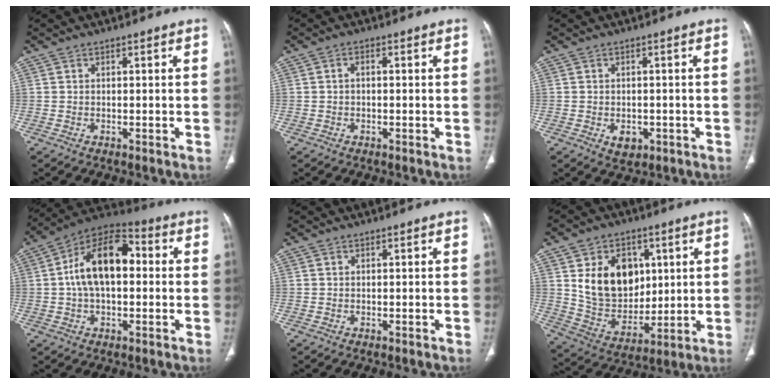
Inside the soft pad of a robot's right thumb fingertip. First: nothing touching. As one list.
[{"total": 1.3, "force": [0.0, 0.8, 1.0], "torque": [-0.014, 0.006, -0.003]}, {"total": 3.4, "force": [-1.2, 2.4, 2.1], "torque": [-0.020, 0.002, -0.008]}, {"total": 15.5, "force": [1.3, 8.8, 12.7], "torque": [-0.207, 0.037, 0.011]}, {"total": 0.0}, {"total": 16.0, "force": [4.4, 12.1, 9.5], "torque": [-0.109, -0.021, 0.096]}]